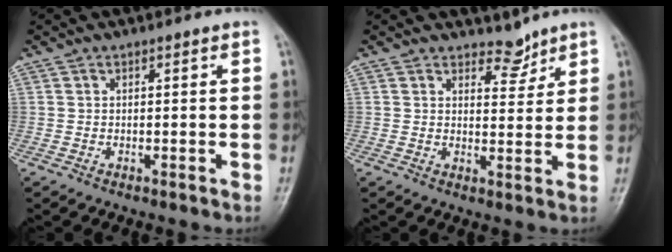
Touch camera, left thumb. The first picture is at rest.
{"total": 3.6, "force": [3.2, 1.7, 0.6], "torque": [0.010, -0.027, 0.050]}